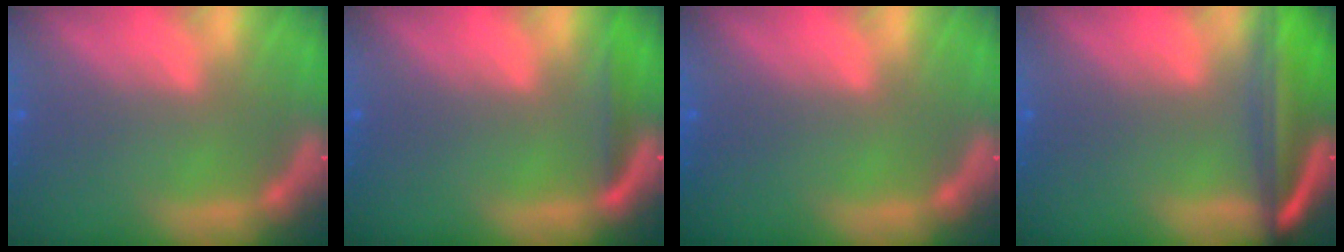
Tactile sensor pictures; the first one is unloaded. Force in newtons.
{"total": 1.9}
{"total": 0.0}
{"total": 9.2}